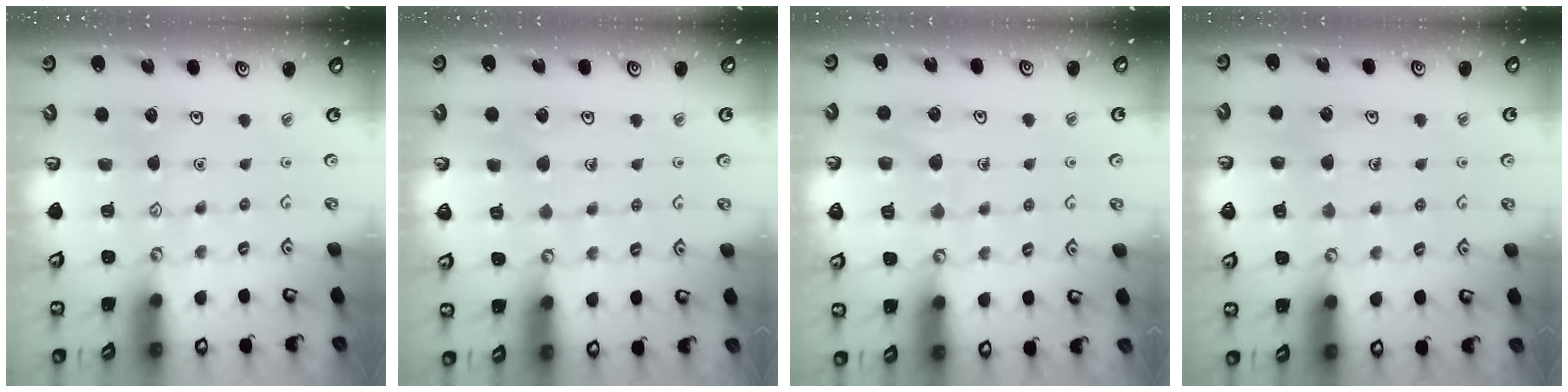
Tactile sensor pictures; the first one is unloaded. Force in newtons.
{"total": 4.9, "press": 4.8, "slide": 0.3}
{"total": 7.5, "press": 7.5, "slide": 0.7}
{"total": 5.7, "press": 5.7, "slide": 0.6}